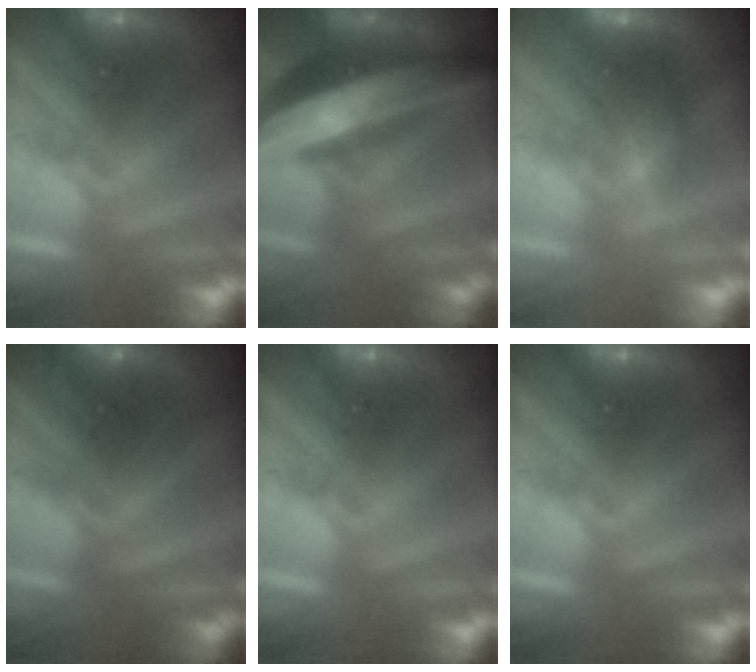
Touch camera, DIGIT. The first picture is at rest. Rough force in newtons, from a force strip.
{"total": 5.6}
{"total": 2.8}
{"total": 2.4}
{"total": 0.0}
{"total": 0.0}